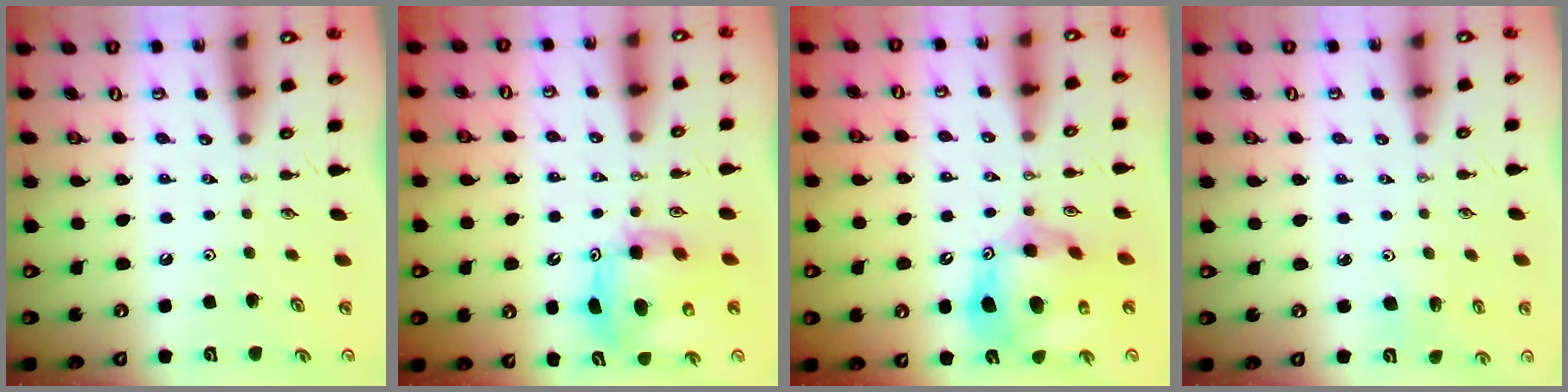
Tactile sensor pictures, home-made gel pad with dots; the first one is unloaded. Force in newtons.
{"total": 9.1, "press": 9.1, "slide": 0.5}
{"total": 17.0, "press": 16.9, "slide": 1.5}
{"total": 2.6, "press": 2.5, "slide": 0.9}